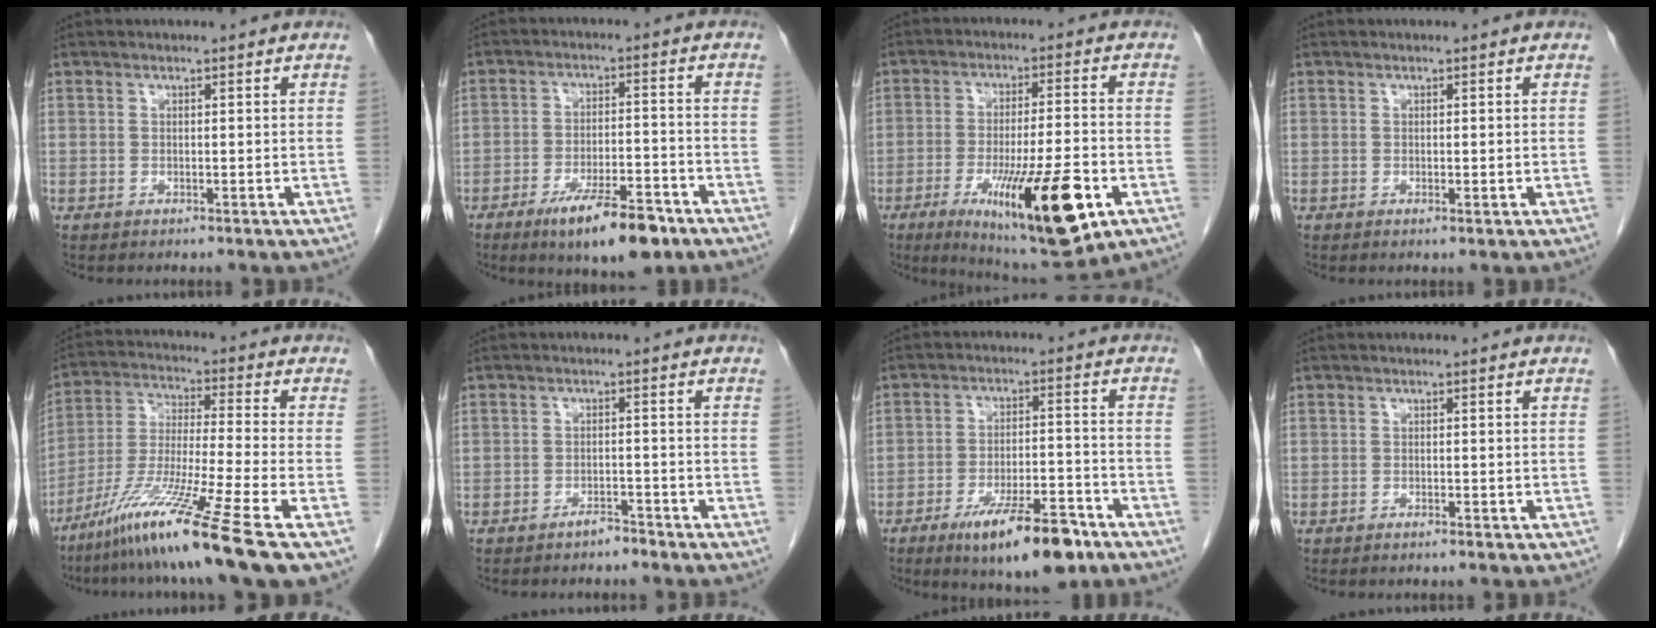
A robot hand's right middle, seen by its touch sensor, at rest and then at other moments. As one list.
[{"total": 10.7, "force": [-6.9, 2.7, 7.7], "torque": [-0.121, -0.007, -0.106]}, {"total": 17.9, "force": [-7.3, 3.0, 16.0], "torque": [-0.241, -0.026, -0.101]}, {"total": 0.6, "force": [-0.2, 0.2, 0.6], "torque": [-0.007, -0.001, -0.001]}, {"total": 14.0, "force": [-9.3, -2.3, 10.2], "torque": [-0.205, -0.044, -0.172]}, {"total": 1.9, "force": [-1.7, 0.5, 0.5], "torque": [-0.007, 0.001, -0.027]}, {"total": 12.5, "force": [-8.0, 3.2, 9.1], "torque": [-0.139, -0.005, -0.124]}, {"total": 1.7, "force": [-1.2, 0.5, 1.1], "torque": [-0.017, -0.001, -0.010]}]